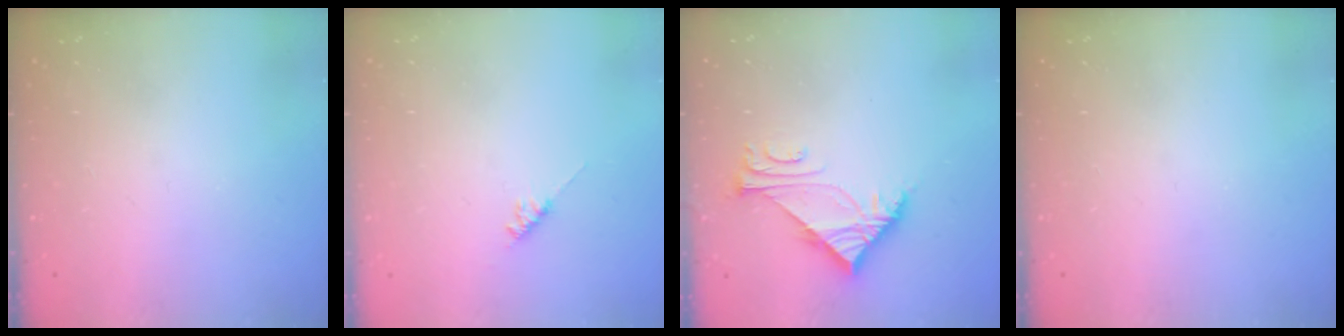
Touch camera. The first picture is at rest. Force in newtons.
{"total": 4.9, "press": 4.8, "slide": 0.8}
{"total": 6.5, "press": 6.5, "slide": 0.5}
{"total": 0.0}